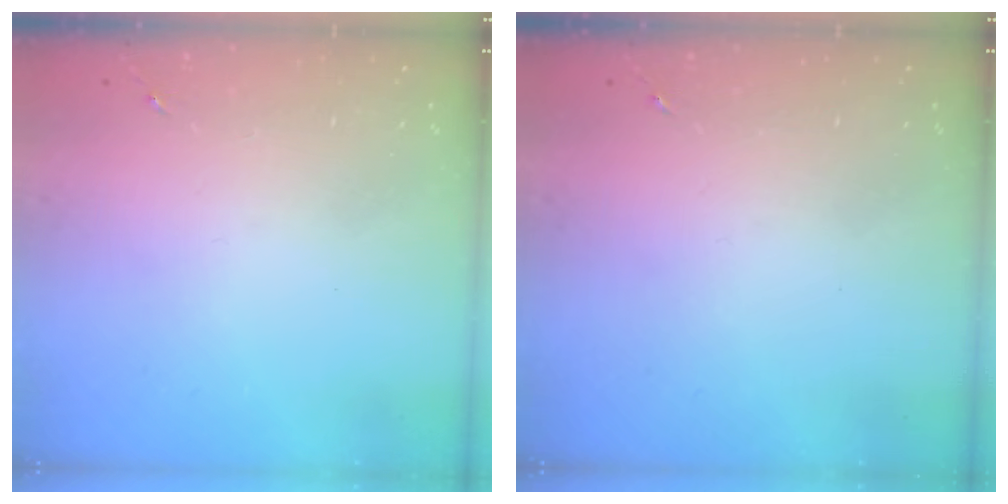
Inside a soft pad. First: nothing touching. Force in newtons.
{"total": 0.0}